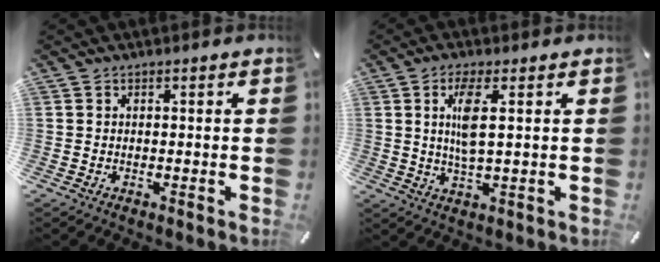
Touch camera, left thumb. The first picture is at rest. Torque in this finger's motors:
{"motor_torque": [0.17, 0.17, 0.36, 0.16, 0.07]}